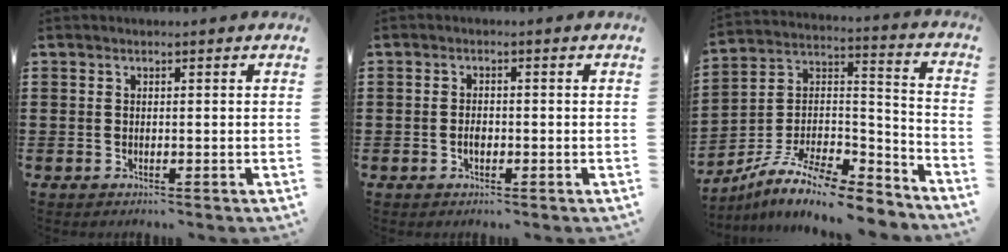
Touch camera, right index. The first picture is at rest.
{"total": 1.6, "force": [-0.6, 0.7, 1.3], "torque": [-0.026, -0.002, -0.010]}
{"total": 11.0, "force": [-8.8, 3.1, 5.9], "torque": [-0.109, 0.020, -0.170]}